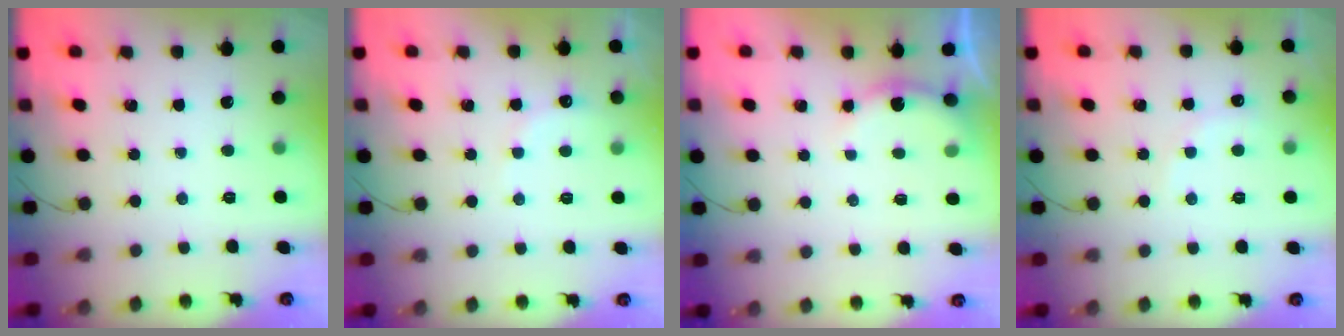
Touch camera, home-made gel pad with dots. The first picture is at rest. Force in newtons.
{"total": 8.4, "press": 8.2, "slide": 1.6}
{"total": 6.1, "press": 6.0, "slide": 0.9}
{"total": 6.5, "press": 6.4, "slide": 1.2}